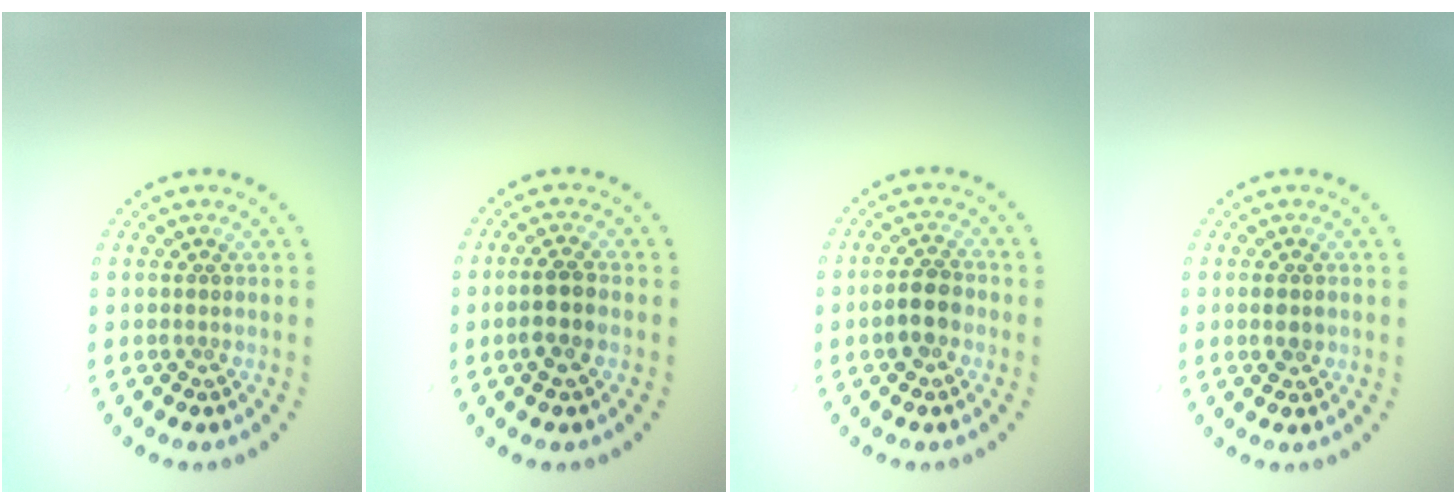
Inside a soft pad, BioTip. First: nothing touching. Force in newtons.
{"total": 2.5, "press": 2.3, "slide": 0.8}
{"total": 2.9, "press": 2.8, "slide": 0.8}
{"total": 0.9, "press": 0.9, "slide": 0.0}